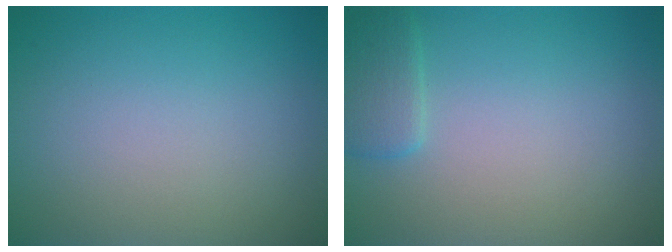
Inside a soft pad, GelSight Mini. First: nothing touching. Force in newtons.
{"total": 1.9, "press": 1.9, "slide": 0.2}